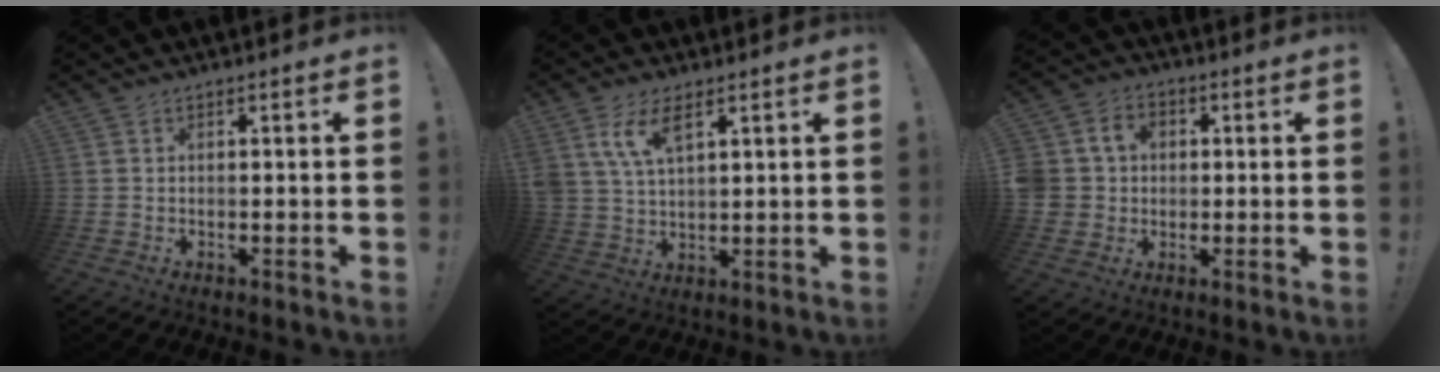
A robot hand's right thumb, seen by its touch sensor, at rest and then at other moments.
{"total": 8.9, "force": [4.7, 4.3, 6.2], "torque": [-0.132, -0.005, 0.091]}
{"total": 7.5, "force": [0.2, 7.1, 2.5], "torque": [-0.049, 0.007, 0.007]}